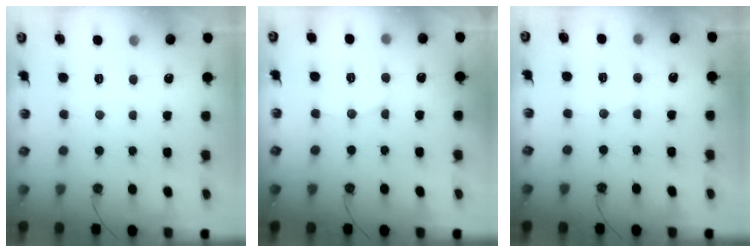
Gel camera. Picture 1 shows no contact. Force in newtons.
{"total": 5.9, "press": 5.8, "slide": 1.2}
{"total": 5.2, "press": 5.2, "slide": 0.6}